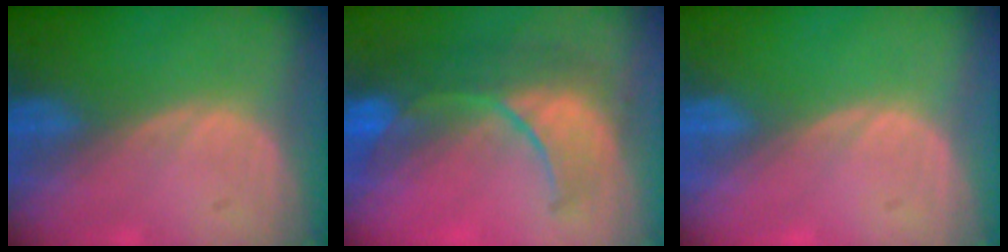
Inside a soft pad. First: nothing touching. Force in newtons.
{"total": 10.3, "press": 9.0, "slide": 5.0}
{"total": 0.0}